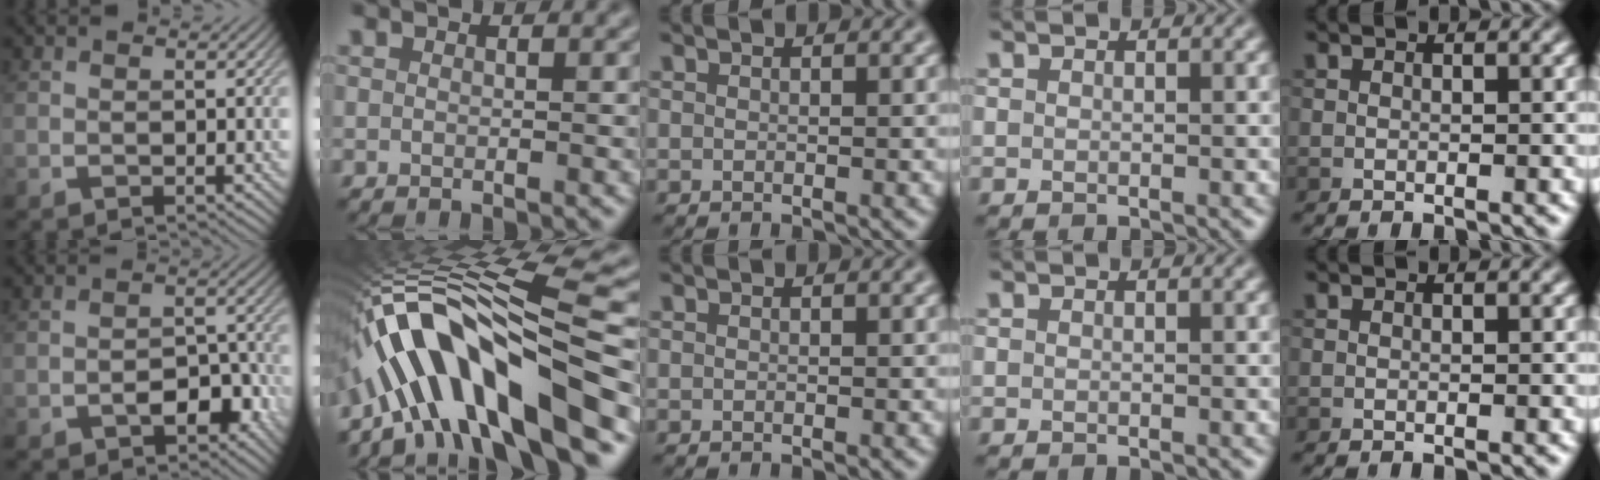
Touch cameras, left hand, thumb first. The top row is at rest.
{"thumb": {"total": 4.9, "force": [-2.2, 2.8, 3.4], "torque": [-0.050, 0.003, -0.037]}, "index": {"total": 15.6, "force": [-6.1, 3.9, 13.8], "torque": [-0.242, 0.038, -0.093]}}